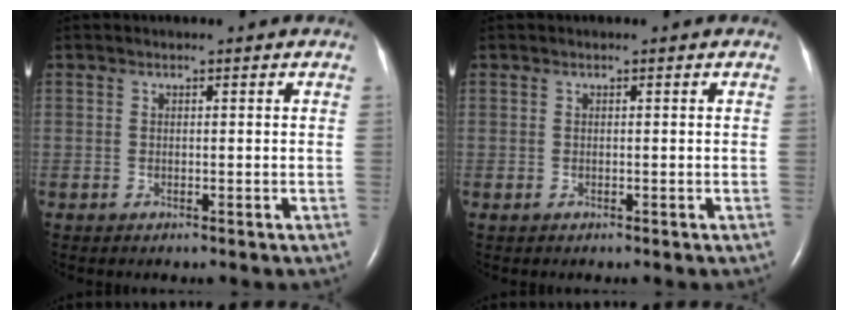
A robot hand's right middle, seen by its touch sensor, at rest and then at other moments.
{"total": 0.0}